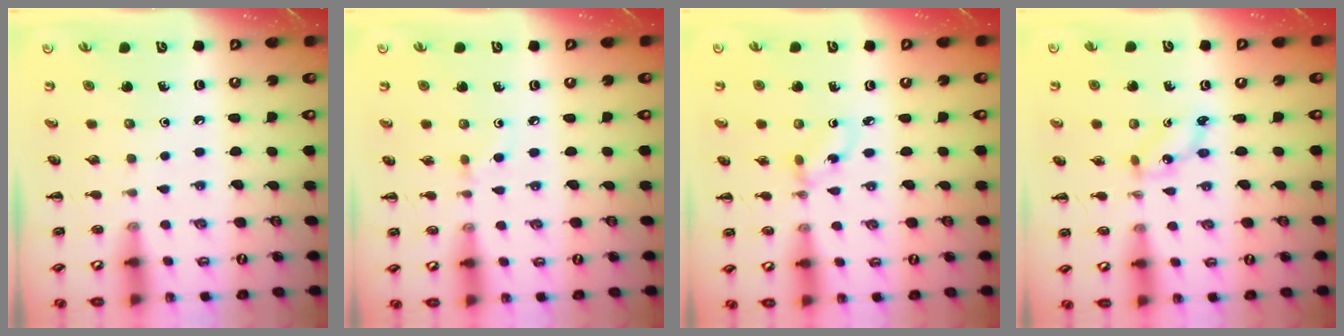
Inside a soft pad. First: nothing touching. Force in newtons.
{"total": 2.7, "press": 2.5, "slide": 1.0}
{"total": 1.4, "press": 1.3, "slide": 0.6}
{"total": 2.1, "press": 2.0, "slide": 0.4}